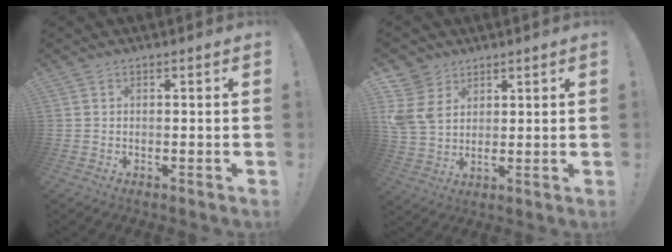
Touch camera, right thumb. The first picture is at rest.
{"total": 9.2, "force": [3.5, 7.6, 4.0], "torque": [-0.082, -0.019, 0.073]}